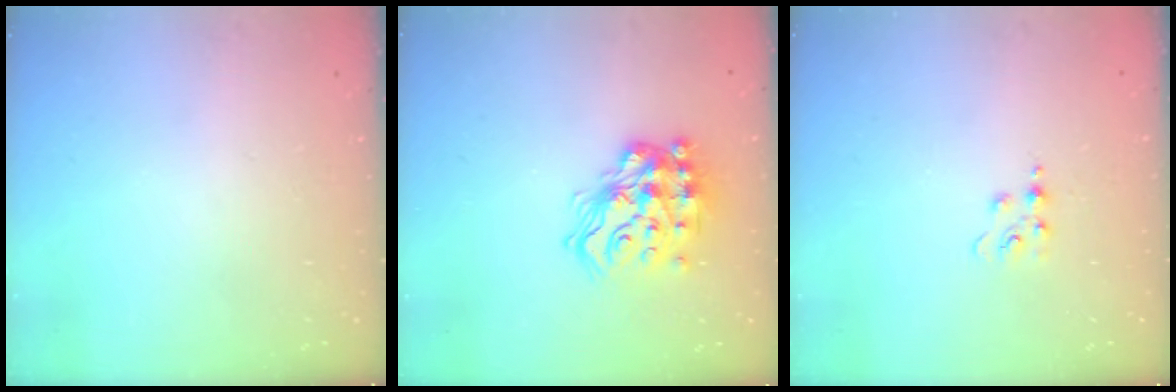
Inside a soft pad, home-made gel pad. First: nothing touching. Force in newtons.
{"total": 16.3, "press": 16.2, "slide": 2.1}
{"total": 4.1, "press": 4.1, "slide": 0.6}